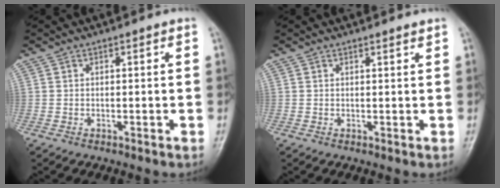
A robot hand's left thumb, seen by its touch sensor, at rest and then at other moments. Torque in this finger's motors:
{"motor_torque": [-0.17, -0.08, -0.16, -0.11, 0.02]}